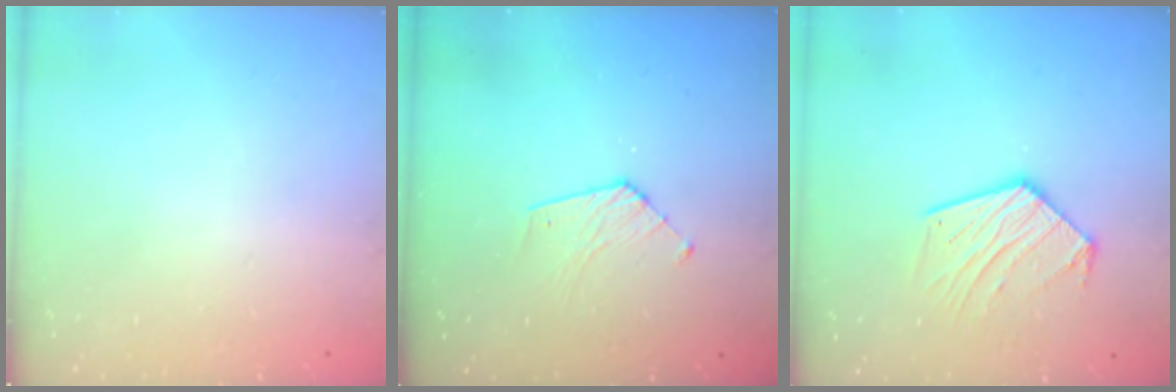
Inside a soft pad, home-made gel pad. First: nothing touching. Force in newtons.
{"total": 6.0, "press": 5.9, "slide": 0.4}
{"total": 13.6, "press": 13.6, "slide": 1.1}